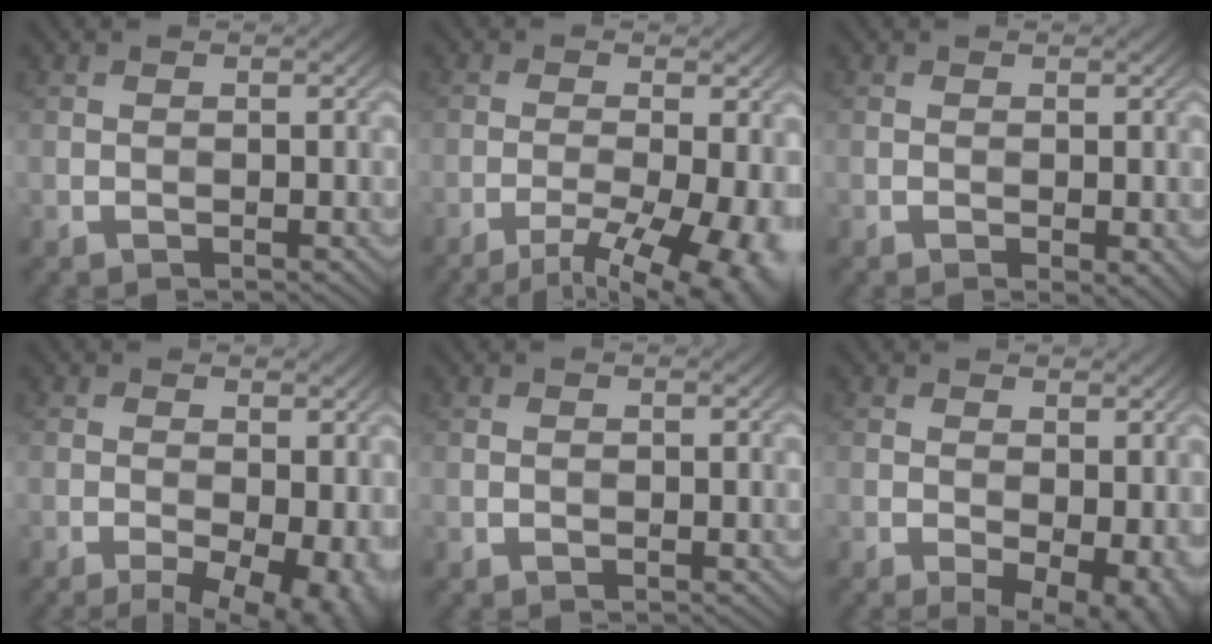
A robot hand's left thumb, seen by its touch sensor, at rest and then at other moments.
{"total": 11.1, "force": [-6.0, 3.5, 8.6], "torque": [-0.131, -0.022, -0.070]}
{"total": 1.5, "force": [-0.5, 0.7, 1.3], "torque": [-0.022, -0.008, -0.006]}
{"total": 9.3, "force": [-3.2, 4.2, 7.7], "torque": [-0.106, -0.018, -0.037]}
{"total": 0.0}
{"total": 6.3, "force": [-1.7, 3.3, 5.0], "torque": [-0.071, -0.016, -0.017]}